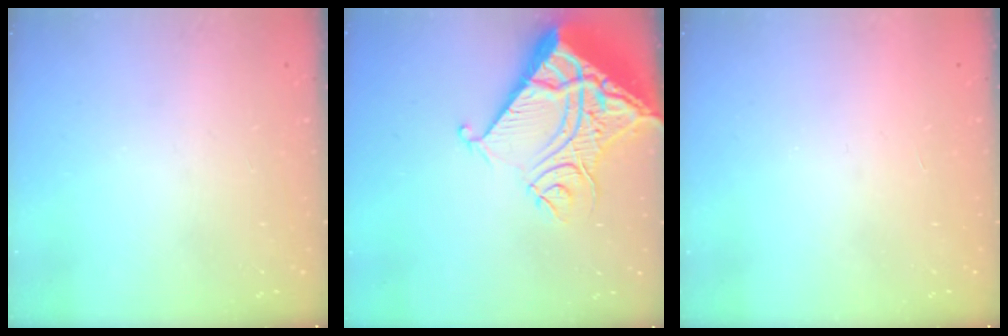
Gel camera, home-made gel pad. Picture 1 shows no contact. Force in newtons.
{"total": 19.5, "press": 19.4, "slide": 2.7}
{"total": 1.5, "press": 1.5, "slide": 0.1}